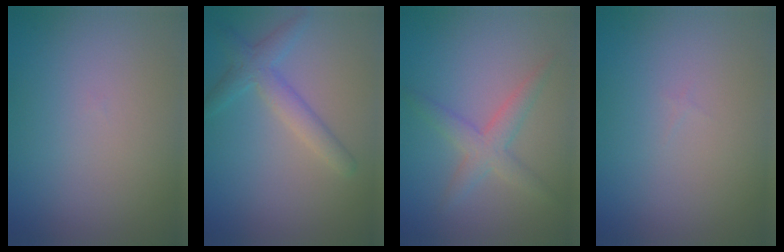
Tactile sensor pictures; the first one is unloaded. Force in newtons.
{"total": 1.9, "press": 1.9, "slide": 0.2}
{"total": 2.8, "press": 2.8, "slide": 0.2}
{"total": 0.0}